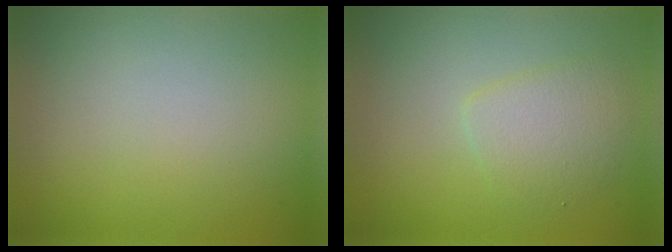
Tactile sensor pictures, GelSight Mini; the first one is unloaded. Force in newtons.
{"total": 2.7, "press": 2.7, "slide": 0.2}